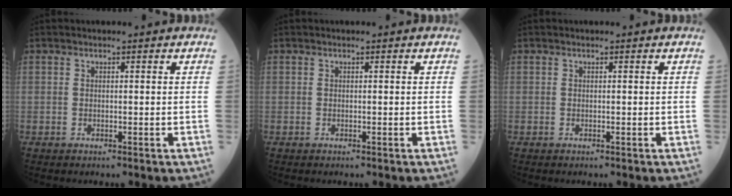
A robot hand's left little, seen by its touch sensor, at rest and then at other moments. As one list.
[{"total": 0.0}, {"total": 0.0}]